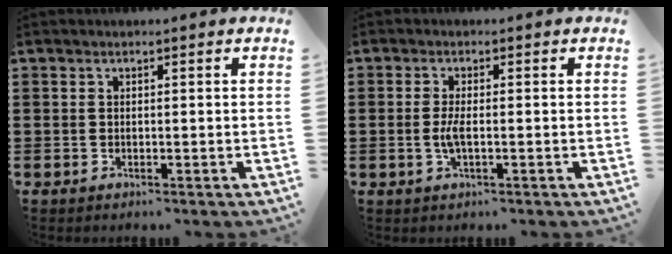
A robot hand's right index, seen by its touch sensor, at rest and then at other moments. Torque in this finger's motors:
{"motor_torque": [1.41, 0.14, 0.29, 0.09]}